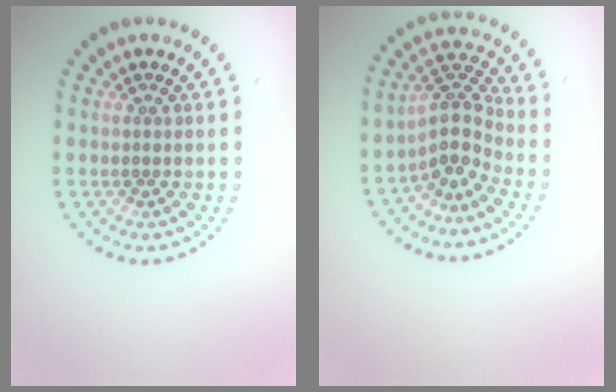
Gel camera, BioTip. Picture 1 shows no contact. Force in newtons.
{"total": 3.6, "press": 2.6, "slide": 2.5}